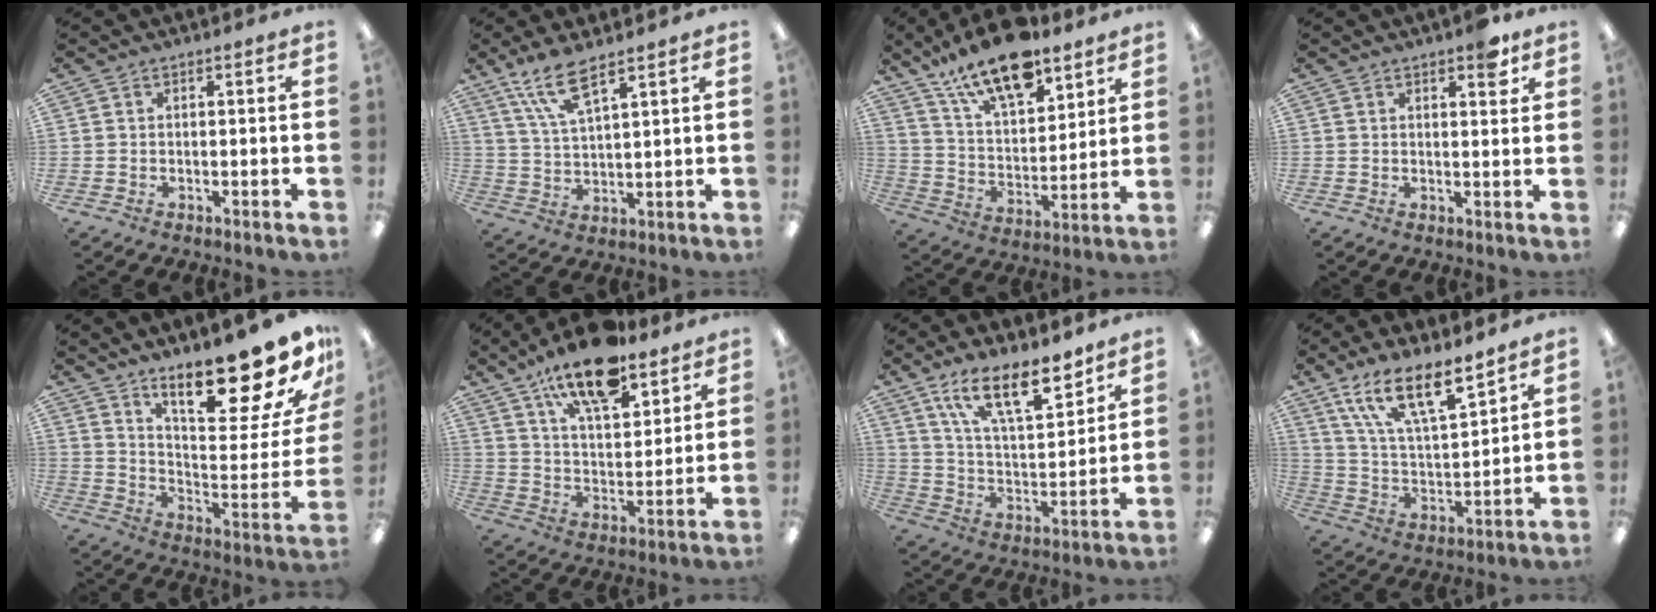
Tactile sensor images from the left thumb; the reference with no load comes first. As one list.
[{"total": 9.7, "force": [6.9, 2.6, 6.3], "torque": [-0.138, -0.018, 0.127]}, {"total": 17.1, "force": [12.7, 6.8, 9.2], "torque": [-0.161, -0.064, 0.221]}, {"total": 4.8, "force": [3.2, 1.8, 3.0], "torque": [-0.026, -0.015, 0.049]}, {"total": 23.1, "force": [16.9, 6.3, 14.4], "torque": [-0.184, -0.134, 0.274]}, {"total": 16.1, "force": [12.2, 5.9, 8.8], "torque": [-0.145, -0.064, 0.209]}, {"total": 16.0, "force": [11.4, 5.3, 9.9], "torque": [-0.161, -0.061, 0.193]}, {"total": 16.1, "force": [11.7, 4.9, 9.8], "torque": [-0.177, -0.062, 0.204]}]